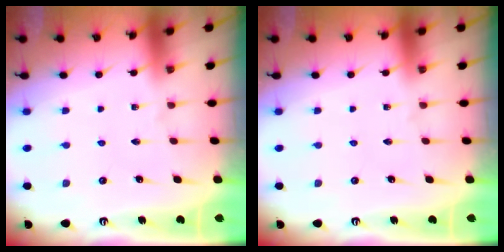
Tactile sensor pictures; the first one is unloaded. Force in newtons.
{"total": 0.0}